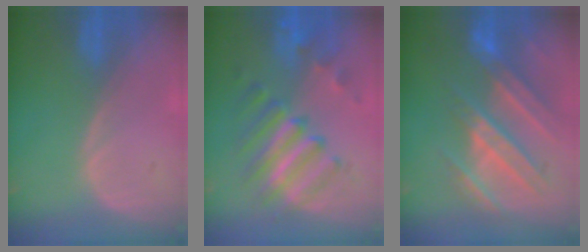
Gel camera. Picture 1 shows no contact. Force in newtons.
{"total": 8.7, "press": 8.3, "slide": 2.4}
{"total": 10.5, "press": 9.6, "slide": 4.2}